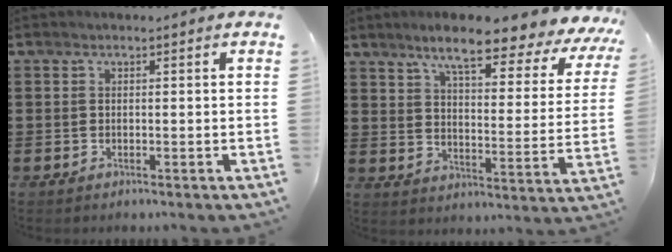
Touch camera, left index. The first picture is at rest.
{"total": 9.1, "force": [7.2, 0.7, 5.5], "torque": [-0.110, -0.042, 0.113]}